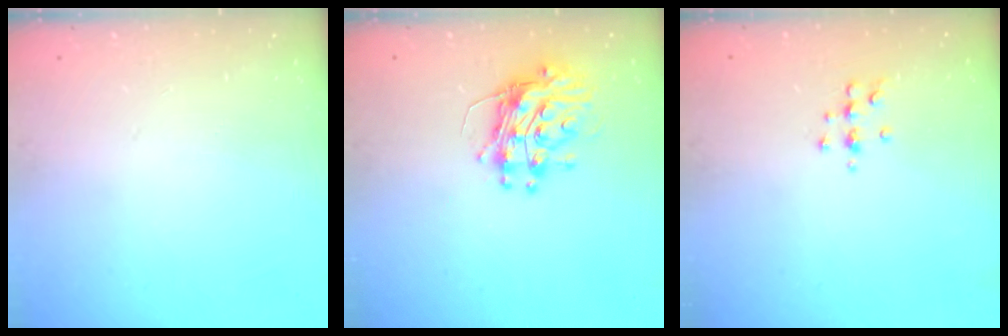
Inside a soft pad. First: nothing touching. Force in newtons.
{"total": 11.4, "press": 11.3, "slide": 1.1}
{"total": 4.9, "press": 4.8, "slide": 0.7}